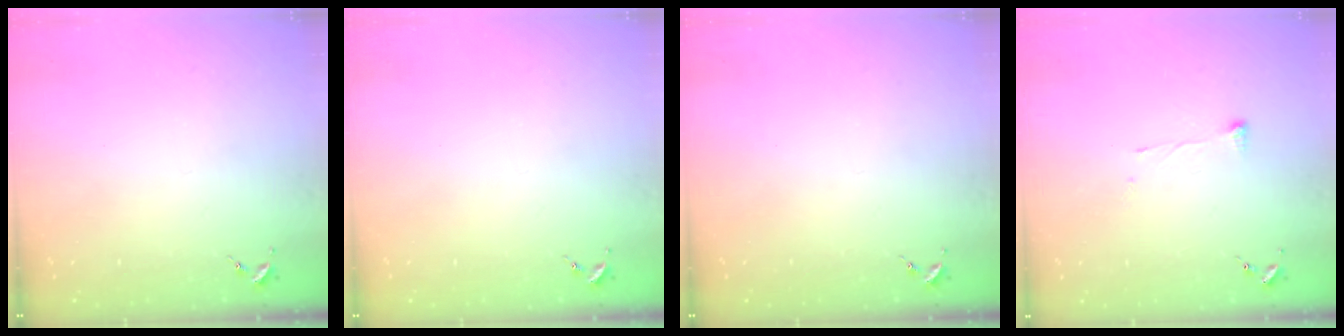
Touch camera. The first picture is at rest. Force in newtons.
{"total": 0.0}
{"total": 0.0}
{"total": 4.9, "press": 4.9, "slide": 0.2}